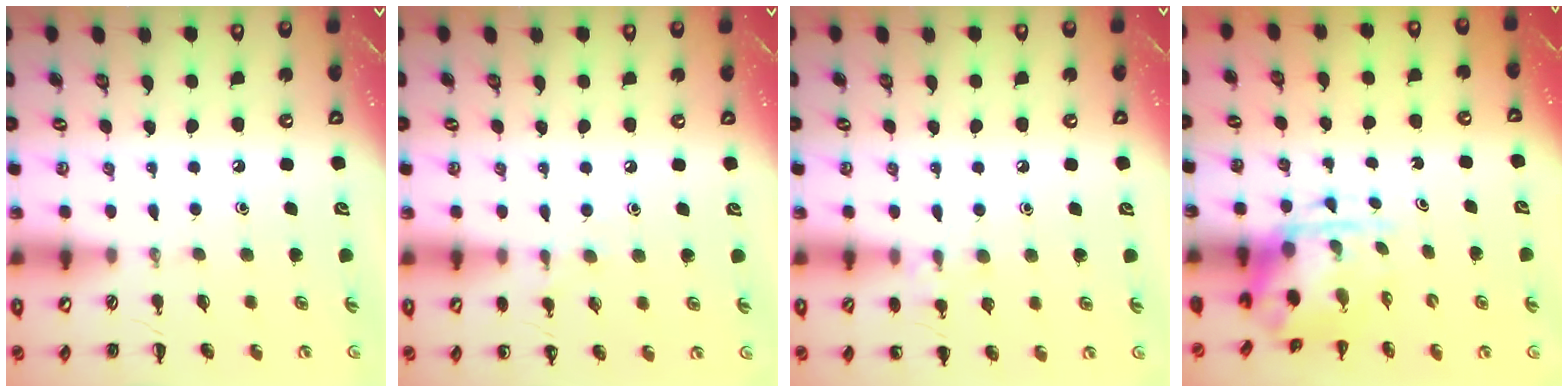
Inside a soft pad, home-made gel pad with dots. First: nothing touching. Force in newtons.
{"total": 5.5, "press": 5.3, "slide": 1.6}
{"total": 6.8, "press": 6.5, "slide": 2.1}
{"total": 4.1, "press": 4.0, "slide": 0.6}